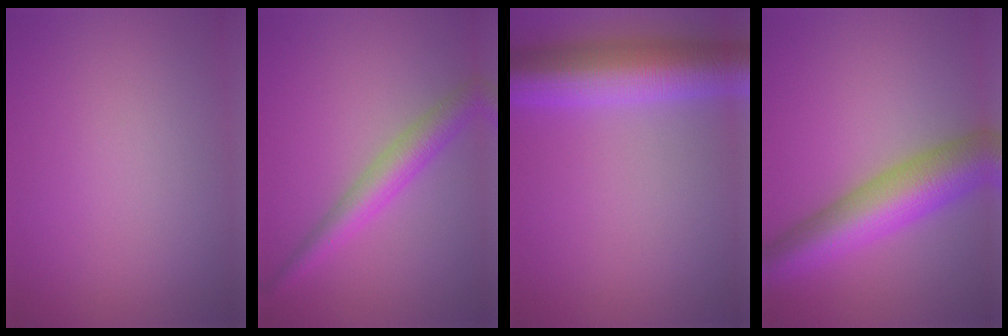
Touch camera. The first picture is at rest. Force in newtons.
{"total": 3.7, "press": 3.7, "slide": 0.1}
{"total": 8.9, "press": 8.9, "slide": 0.2}
{"total": 8.2, "press": 8.2, "slide": 0.3}